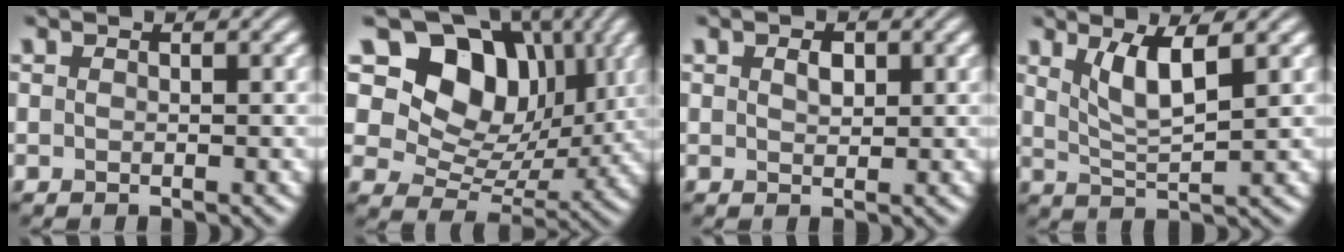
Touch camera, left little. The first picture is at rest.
{"total": 11.6, "force": [4.9, 8.1, 6.6], "torque": [-0.105, 0.003, 0.075]}
{"total": 1.4, "force": [0.5, 0.9, 1.0], "torque": [-0.018, 0.001, 0.010]}
{"total": 3.9, "force": [1.7, 0.9, 3.4], "torque": [-0.070, -0.007, 0.038]}